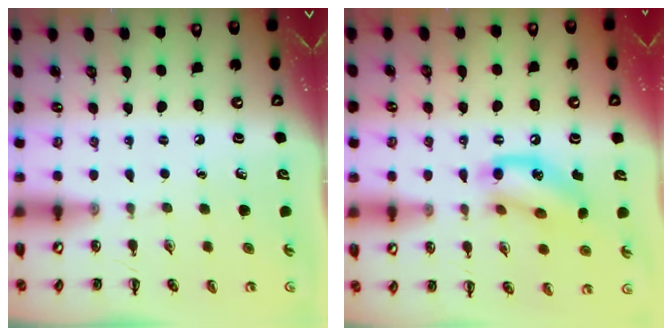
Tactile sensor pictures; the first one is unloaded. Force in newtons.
{"total": 13.9, "press": 13.7, "slide": 2.5}